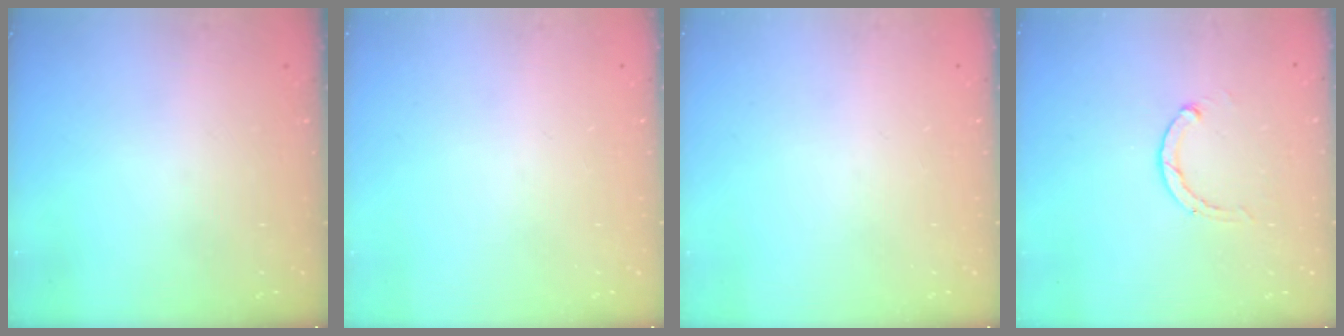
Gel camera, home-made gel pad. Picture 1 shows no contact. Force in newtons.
{"total": 0.0}
{"total": 0.0}
{"total": 2.8, "press": 2.8, "slide": 0.5}